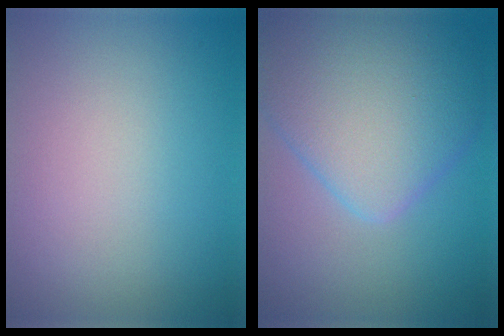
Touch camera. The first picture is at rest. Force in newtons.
{"total": 7.8, "press": 7.8, "slide": 0.2}